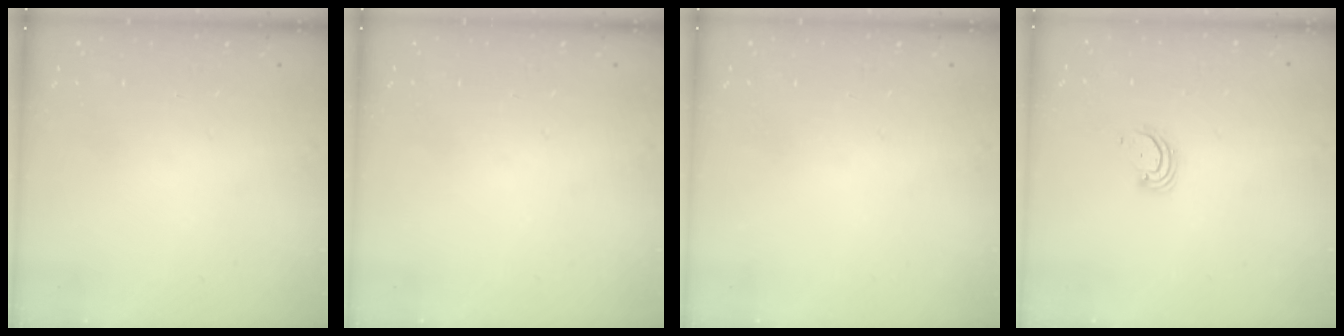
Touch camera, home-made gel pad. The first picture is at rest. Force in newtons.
{"total": 0.0}
{"total": 0.0}
{"total": 2.9, "press": 2.9, "slide": 0.3}